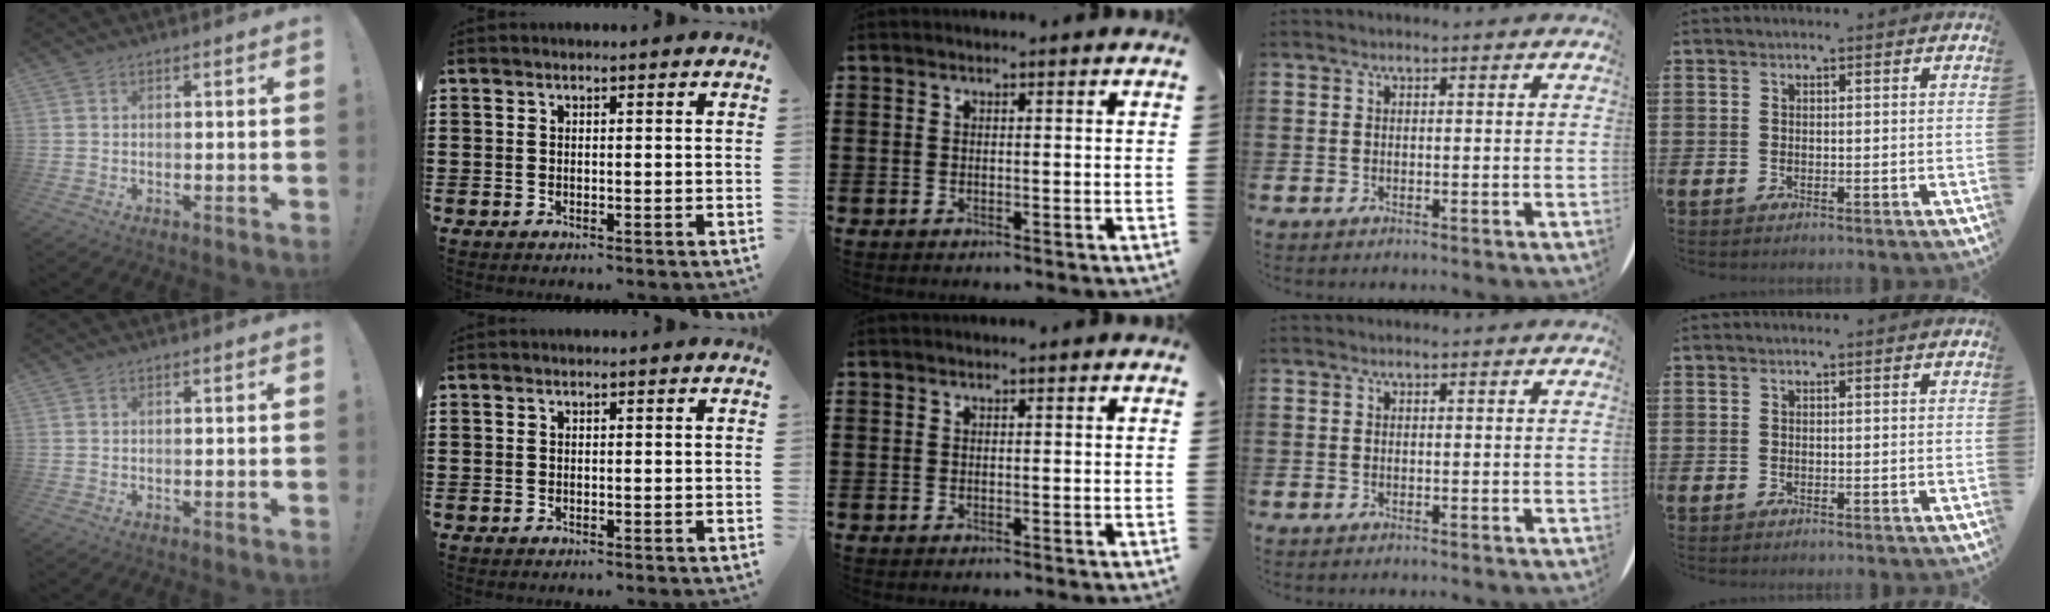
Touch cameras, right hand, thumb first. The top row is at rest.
{}